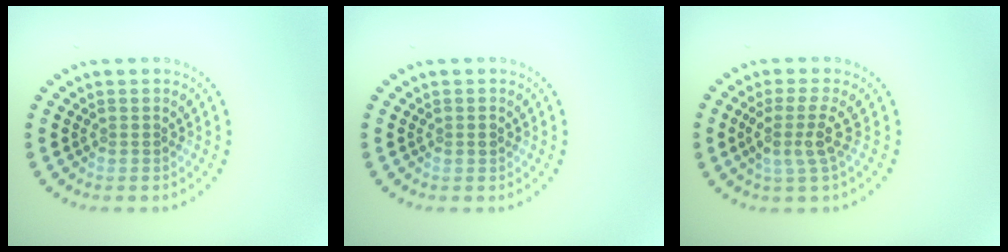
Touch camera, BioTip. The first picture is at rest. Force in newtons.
{"total": 0.7, "press": 0.7, "slide": 0.1}
{"total": 2.7, "press": 2.0, "slide": 1.8}